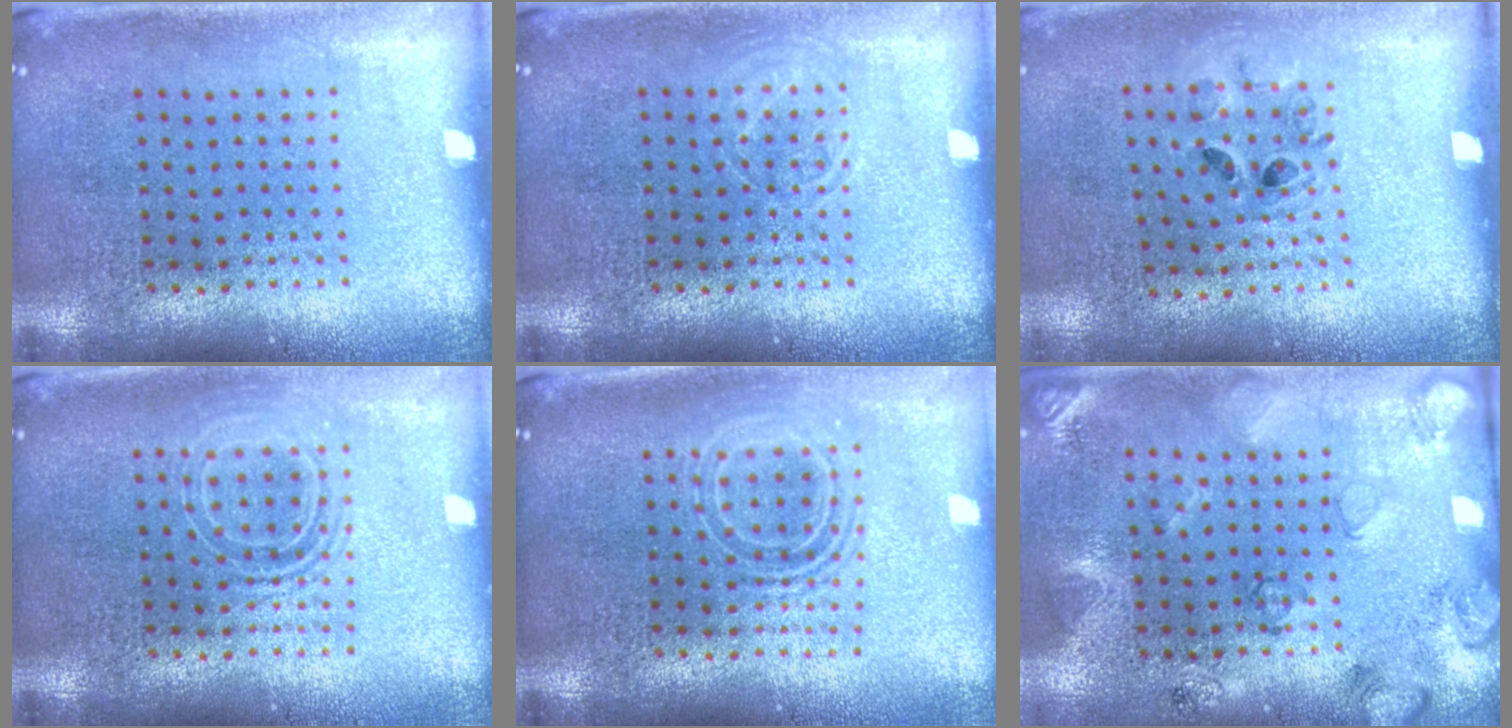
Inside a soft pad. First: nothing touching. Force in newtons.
{"total": 1.1, "press": 1.1, "slide": 0.2}
{"total": 0.9, "press": 0.8, "slide": 0.2}
{"total": 1.6, "press": 1.2, "slide": 1.0}
{"total": 1.7, "press": 1.3, "slide": 1.1}
{"total": 2.3, "press": 1.8, "slide": 1.4}